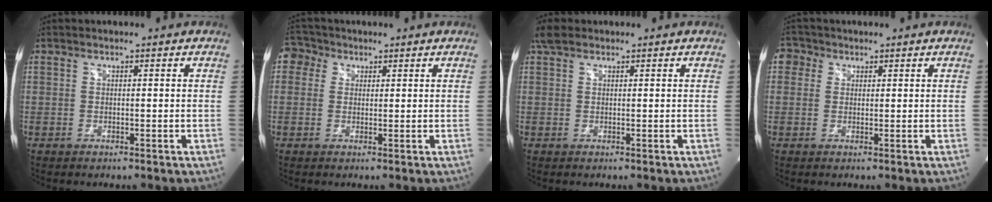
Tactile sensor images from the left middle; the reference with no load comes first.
{"total": 3.5, "force": [1.5, 3.1, 0.7], "torque": [-0.014, 0.014, 0.026]}
{"total": 2.2, "force": [1.7, 1.0, 1.0], "torque": [-0.029, 0.018, 0.034]}
{"total": 2.7, "force": [1.1, 2.4, 0.5], "torque": [-0.004, 0.009, 0.015]}